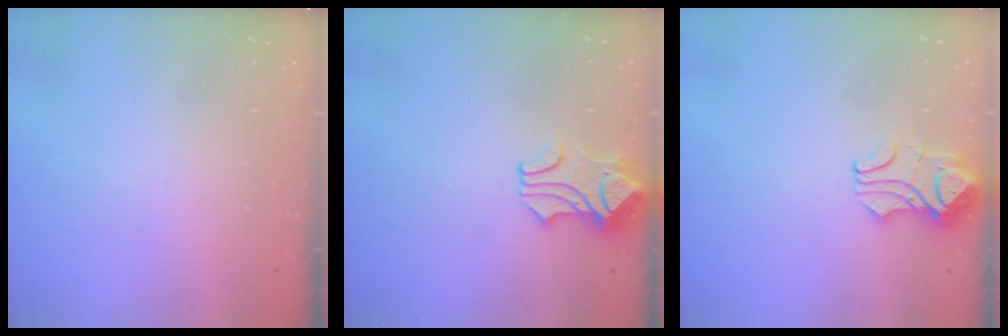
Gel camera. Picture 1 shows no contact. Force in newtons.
{"total": 1.8, "press": 1.4, "slide": 1.0}
{"total": 3.6, "press": 3.5, "slide": 1.0}